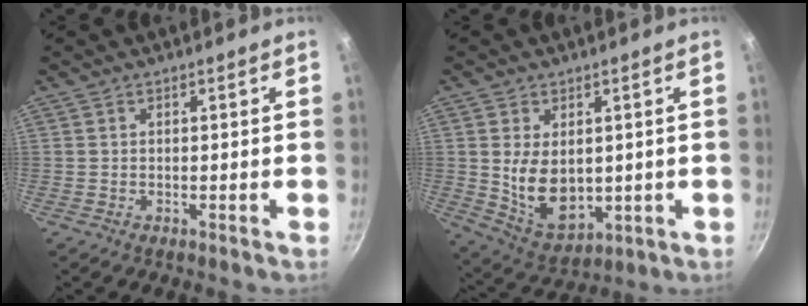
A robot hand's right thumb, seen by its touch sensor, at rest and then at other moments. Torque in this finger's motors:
{"motor_torque": [-0.27, 0.91, 0.86, 0.46, 0.09]}